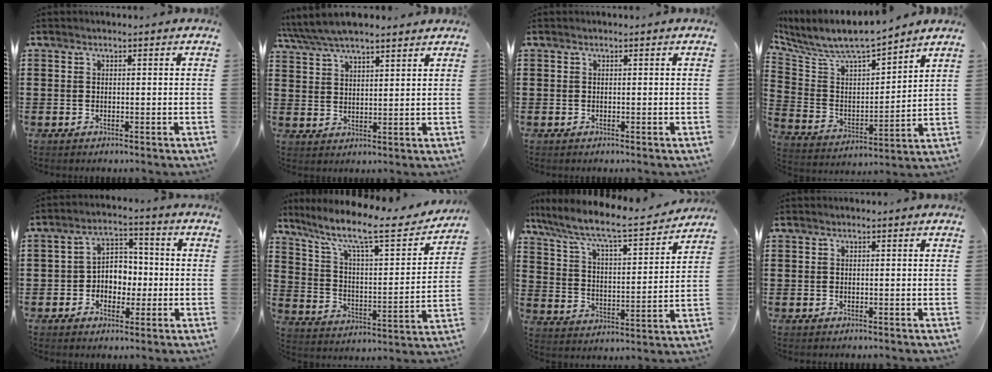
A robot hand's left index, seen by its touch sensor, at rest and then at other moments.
{"total": 5.6, "force": [5.0, 1.2, 2.2], "torque": [-0.060, -0.013, 0.091]}
{"total": 0.0}
{"total": 7.6, "force": [6.9, 1.4, 2.8], "torque": [-0.089, -0.051, 0.115]}
{"total": 4.9, "force": [-1.2, 4.1, 2.5], "torque": [-0.050, 0.012, -0.029]}
{"total": 10.7, "force": [8.2, 1.5, 6.8], "torque": [-0.146, -0.056, 0.128]}
{"total": 7.0, "force": [5.9, 0.6, 3.7], "torque": [-0.098, -0.045, 0.092]}
{"total": 0.0}